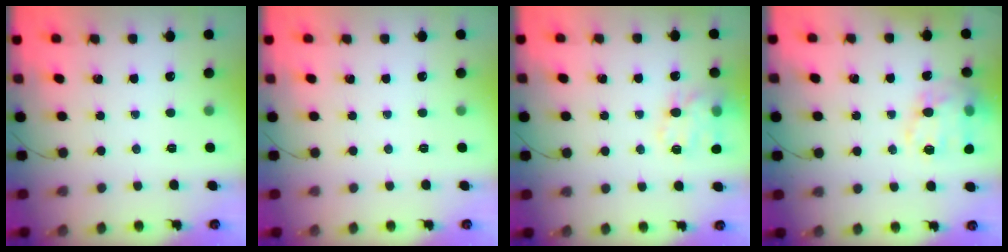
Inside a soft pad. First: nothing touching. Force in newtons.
{"total": 0.0}
{"total": 14.6, "press": 14.4, "slide": 2.1}
{"total": 18.1, "press": 17.8, "slide": 3.2}